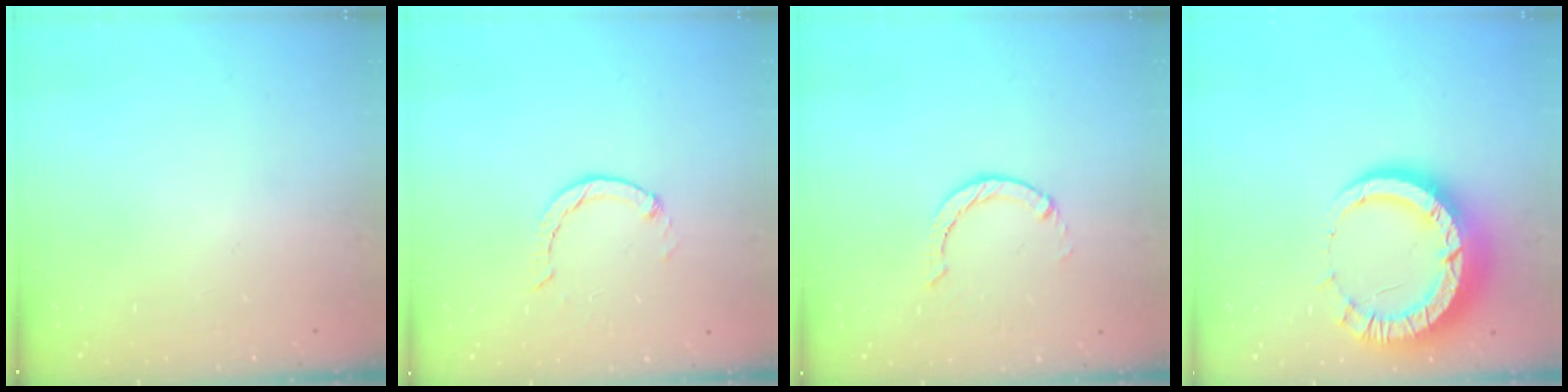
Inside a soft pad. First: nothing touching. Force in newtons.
{"total": 0.0}
{"total": 0.0}
{"total": 13.2, "press": 13.1, "slide": 1.3}